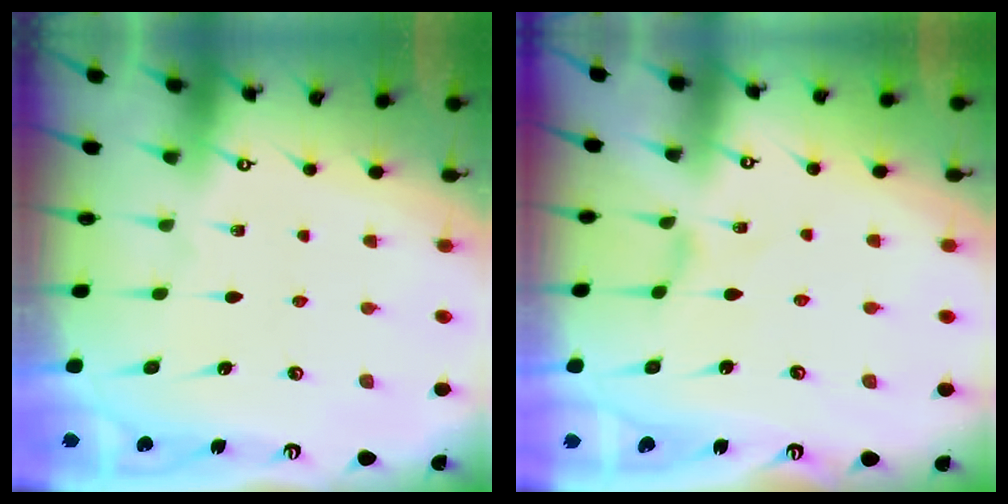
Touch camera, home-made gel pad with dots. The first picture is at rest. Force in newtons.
{"total": 0.0}